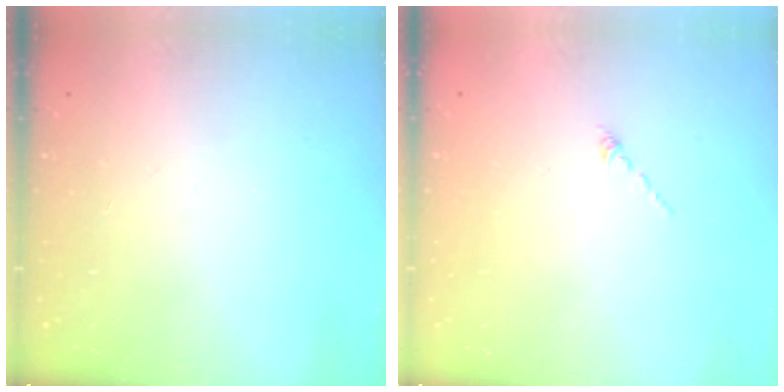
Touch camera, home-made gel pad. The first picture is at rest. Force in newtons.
{"total": 0.0}